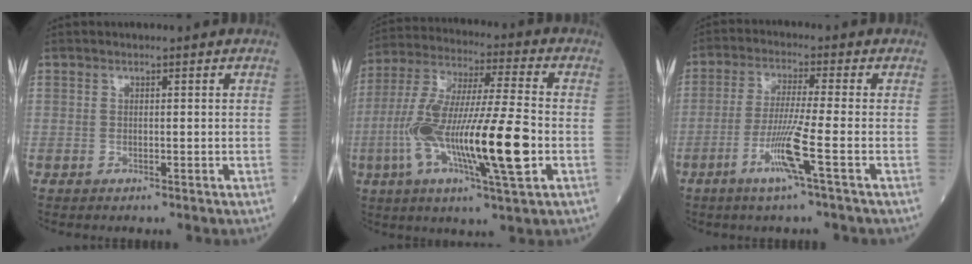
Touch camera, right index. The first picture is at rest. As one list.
[{"total": 18.9, "force": [-4.5, 1.5, 18.3], "torque": [-0.362, -0.011, -0.083]}, {"total": 7.4, "force": [-3.1, -1.4, 6.6], "torque": [-0.132, -0.016, -0.067]}]